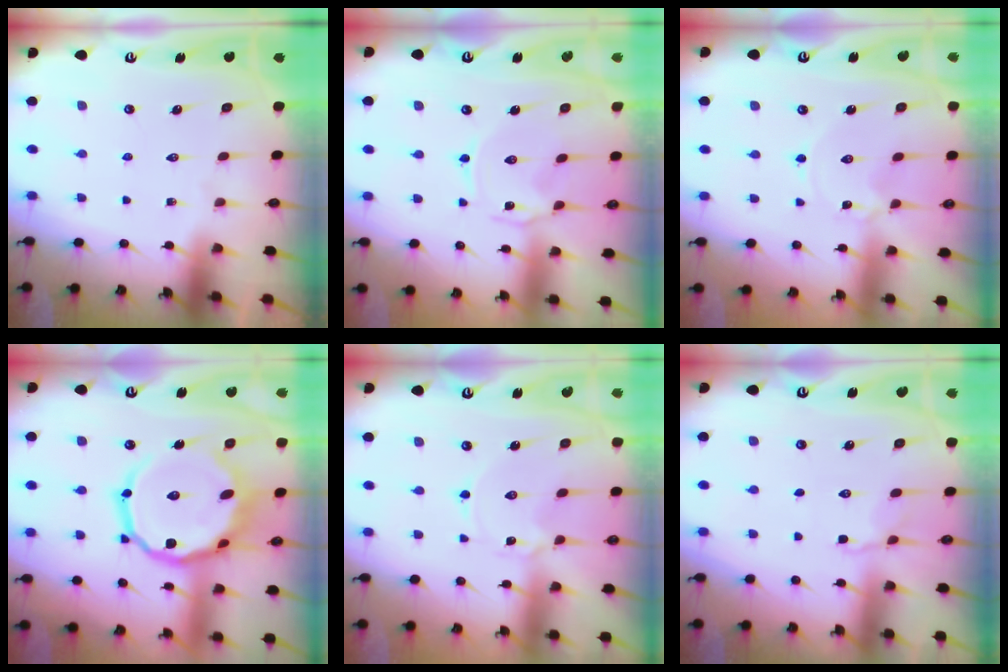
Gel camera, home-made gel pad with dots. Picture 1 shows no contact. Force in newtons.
{"total": 1.0, "press": 0.9, "slide": 0.4}
{"total": 0.0}
{"total": 17.1, "press": 16.9, "slide": 2.4}
{"total": 1.7, "press": 1.7, "slide": 0.3}
{"total": 3.6, "press": 3.1, "slide": 1.8}